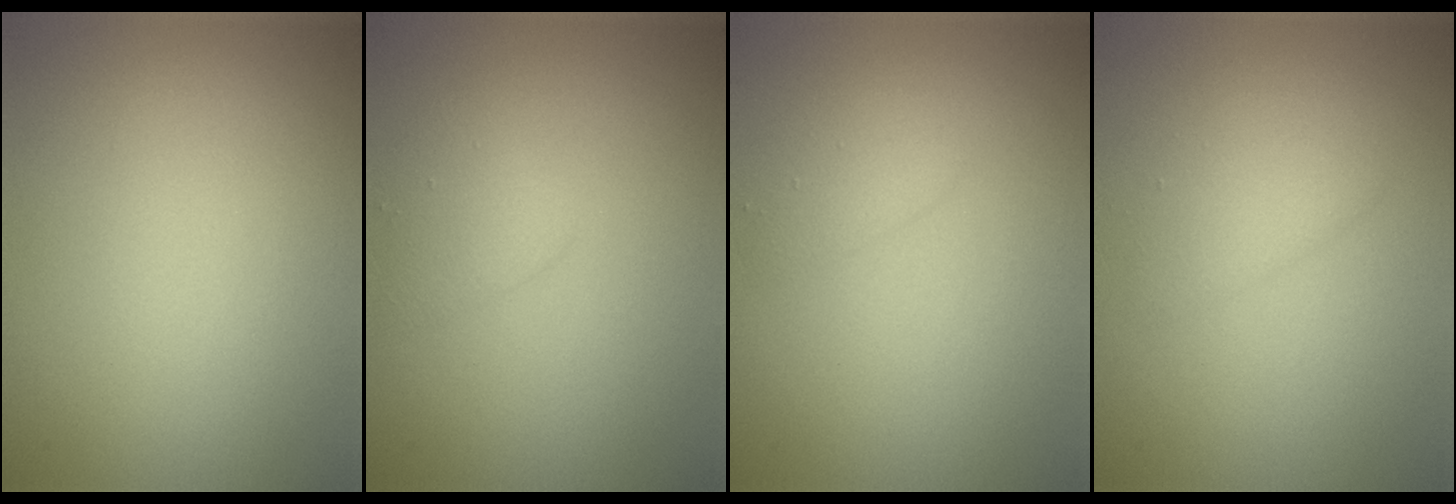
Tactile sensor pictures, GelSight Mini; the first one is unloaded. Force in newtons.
{"total": 1.5, "press": 1.5, "slide": 0.0}
{"total": 1.3, "press": 1.3, "slide": 0.0}
{"total": 1.7, "press": 1.7, "slide": 0.2}